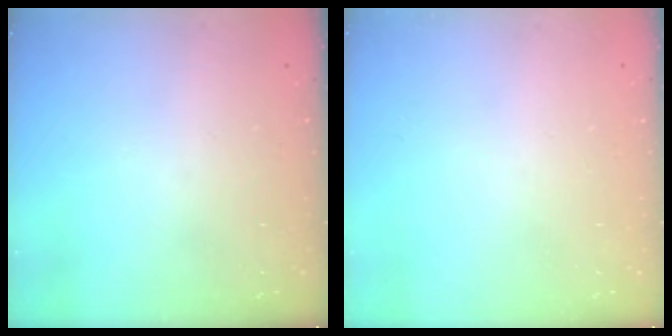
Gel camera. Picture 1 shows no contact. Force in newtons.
{"total": 0.0}